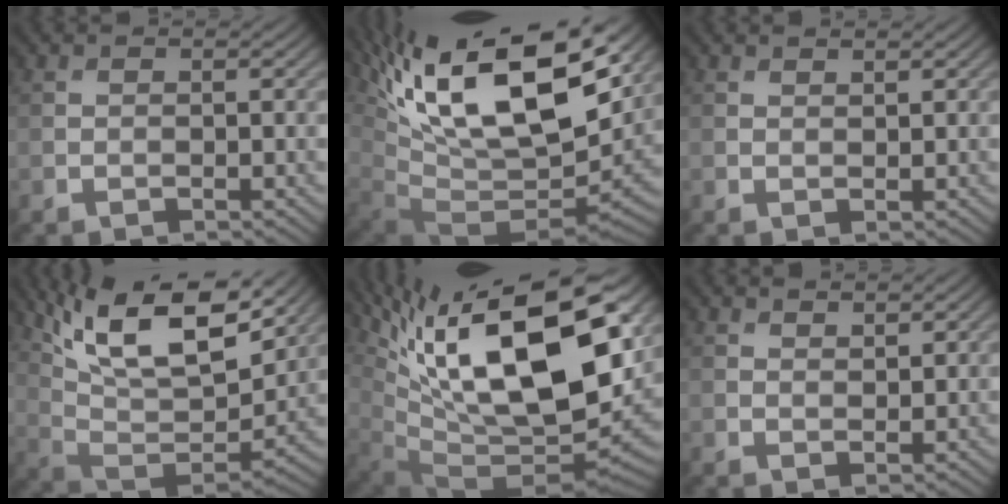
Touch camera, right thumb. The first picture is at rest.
{"total": 19.5, "force": [9.0, 8.0, 15.4], "torque": [-0.289, 0.025, 0.158]}
{"total": 0.7, "force": [0.7, 0.1, 0.2], "torque": [-0.005, -0.001, 0.014]}
{"total": 16.3, "force": [9.8, 6.0, 11.5], "torque": [-0.238, 0.010, 0.171]}
{"total": 20.0, "force": [7.6, 8.5, 16.5], "torque": [-0.287, 0.015, 0.145]}
{"total": 1.3, "force": [1.2, 0.4, 0.5], "torque": [-0.013, -0.003, 0.025]}